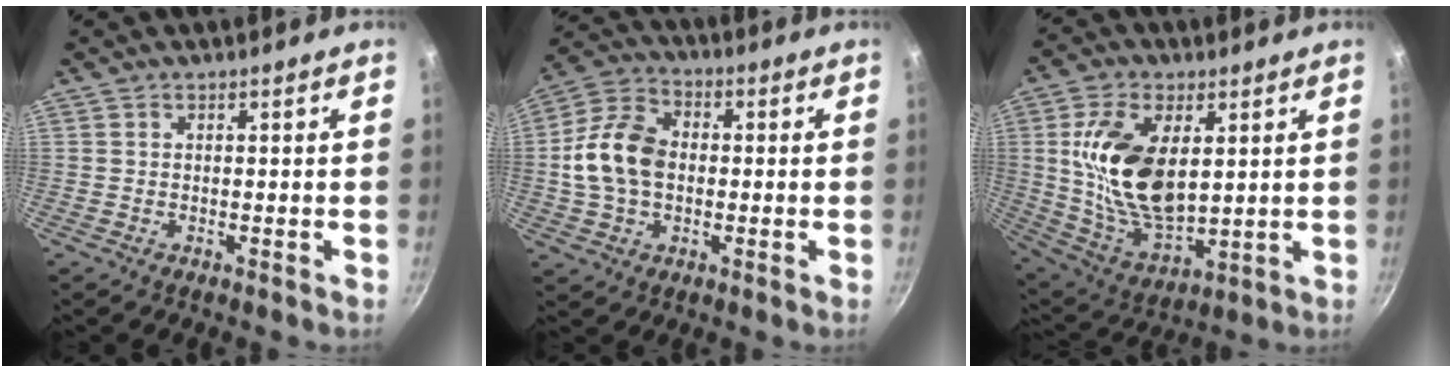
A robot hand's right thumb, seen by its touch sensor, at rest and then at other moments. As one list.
[{"total": 12.9, "force": [-0.1, 9.2, 9.1], "torque": [-0.155, 0.025, -0.015]}, {"total": 18.1, "force": [3.5, 10.1, 14.6], "torque": [-0.263, -0.019, 0.079]}]